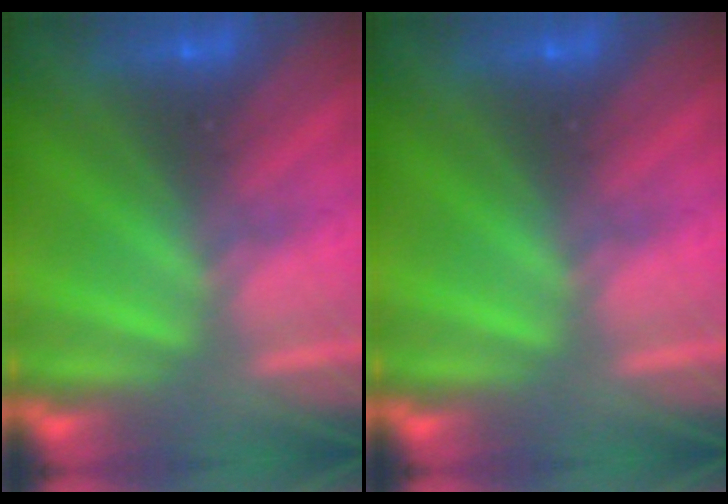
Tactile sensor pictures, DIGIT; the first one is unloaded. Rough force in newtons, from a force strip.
{"total": 0.0}